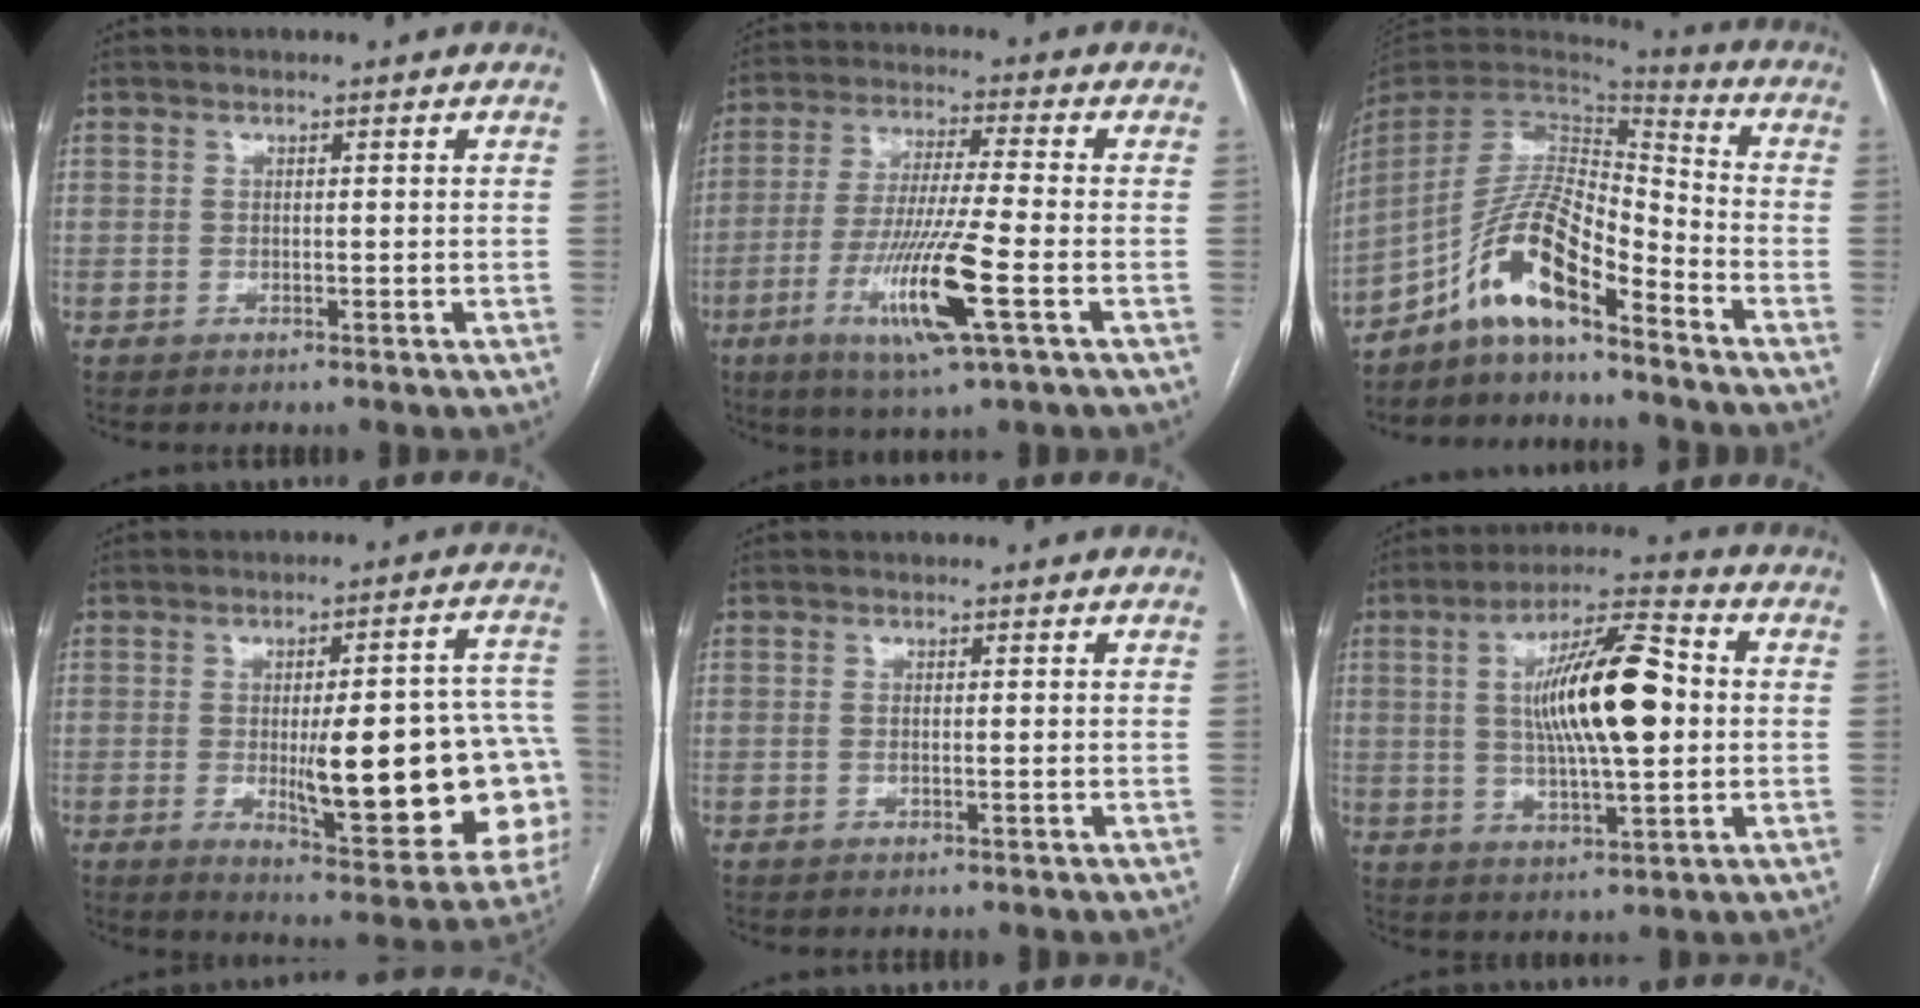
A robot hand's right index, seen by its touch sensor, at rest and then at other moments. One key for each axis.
{"total": 13.3, "fx": -4.7, "fy": 0.0, "fz": 12.4, "tx": -0.247, "ty": -0.022, "tz": -0.086}
{"total": 12.3, "fx": -8.5, "fy": 2.5, "fz": 8.6, "tx": -0.170, "ty": 0.020, "tz": -0.156}
{"total": 23.3, "fx": -3.3, "fy": 5.4, "fz": 22.5, "tx": -0.211, "ty": 0.015, "tz": -0.020}
{"total": 0.7, "fx": -0.1, "fy": 0.1, "fz": 0.7, "tx": -0.016, "ty": -0.002, "tz": 0.000}
{"total": 14.7, "fx": 1.2, "fy": 3.0, "fz": 14.3, "tx": -0.253, "ty": 0.019, "tz": 0.018}